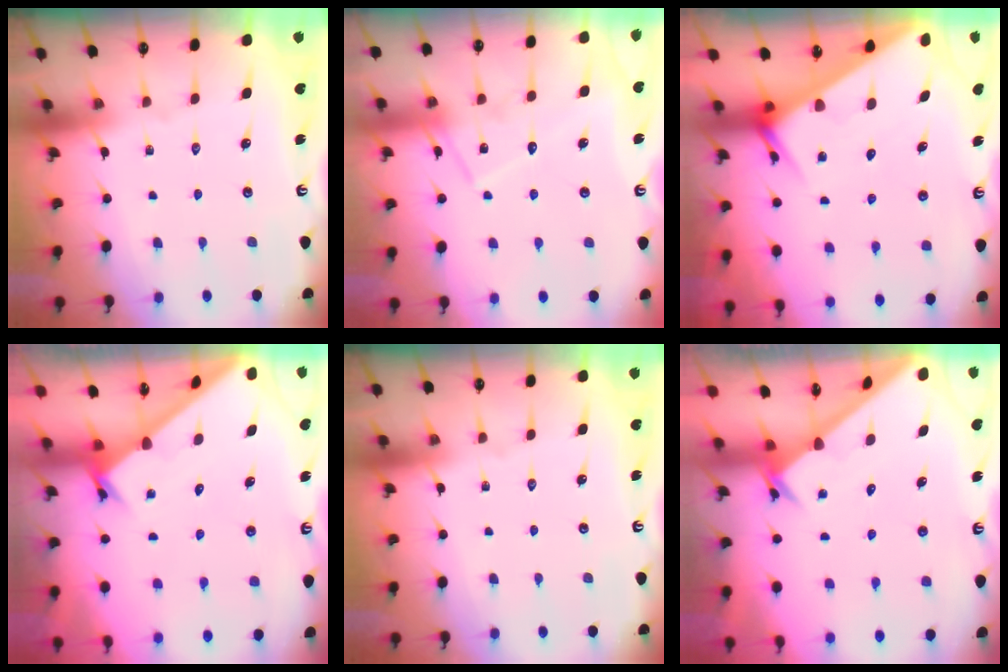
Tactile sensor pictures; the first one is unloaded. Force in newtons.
{"total": 12.6, "press": 12.5, "slide": 0.8}
{"total": 4.9, "press": 4.8, "slide": 0.5}
{"total": 1.7, "press": 1.7, "slide": 0.1}
{"total": 0.0}
{"total": 2.6, "press": 2.6, "slide": 0.2}